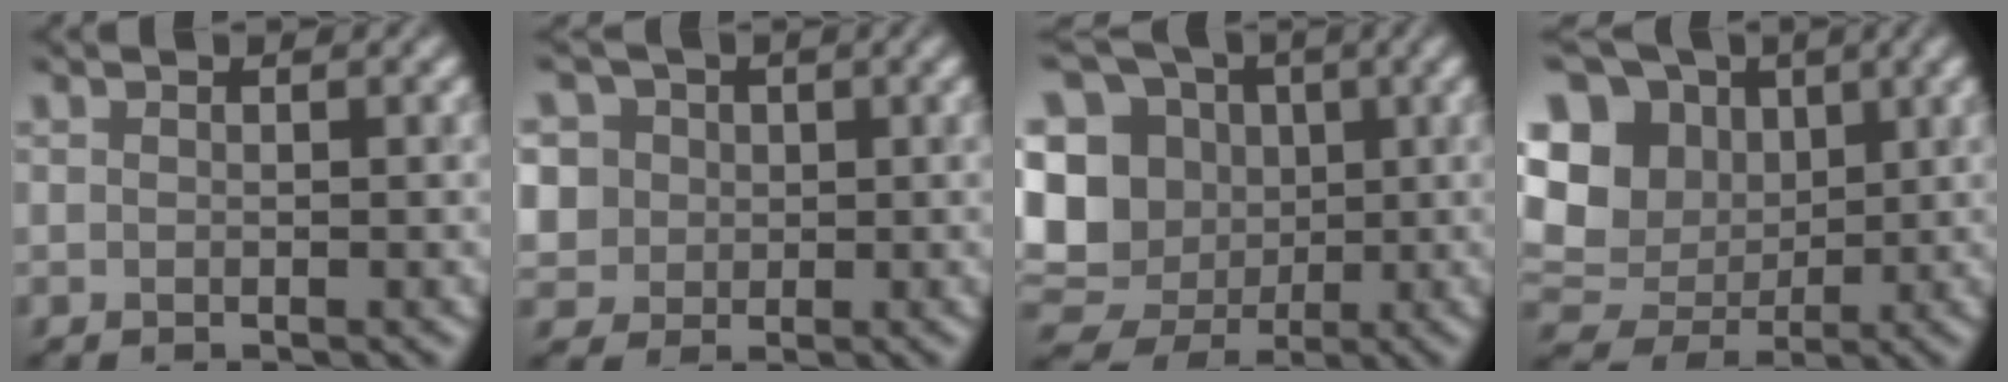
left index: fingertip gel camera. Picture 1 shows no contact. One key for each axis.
{"total": 6.7, "fx": 2.5, "fy": 5.7, "fz": 2.3, "tx": -0.048, "ty": 0.024, "tz": 0.022}
{"total": 13.7, "fx": 0.5, "fy": 12.5, "fz": 5.7, "tx": -0.148, "ty": 0.028, "tz": -0.003}
{"total": 12.5, "fx": 3.1, "fy": 10.5, "fz": 6.0, "tx": -0.158, "ty": 0.029, "tz": 0.046}